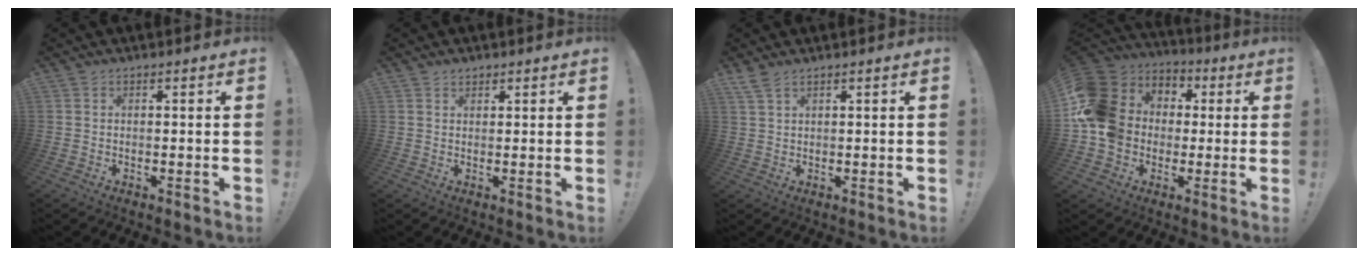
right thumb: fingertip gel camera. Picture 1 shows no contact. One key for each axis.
{"total": 1.5, "fx": 1.2, "fy": 0.8, "fz": 0.4, "tx": 0.002, "ty": -0.008, "tz": 0.022}
{"total": 3.1, "fx": 2.2, "fy": 0.8, "fz": 2.0, "tx": -0.049, "ty": -0.004, "tz": 0.043}
{"total": 16.7, "fx": -0.1, "fy": 14.8, "fz": 7.8, "tx": -0.136, "ty": 0.013, "tz": 0.017}